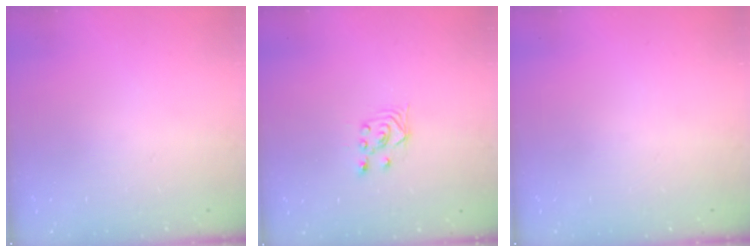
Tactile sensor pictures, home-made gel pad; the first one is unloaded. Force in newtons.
{"total": 2.5, "press": 2.2, "slide": 1.2}
{"total": 0.0}